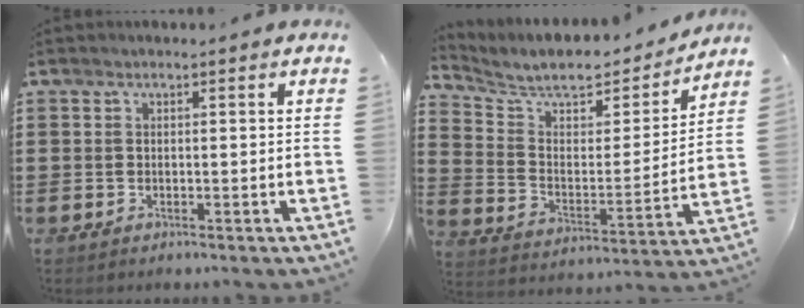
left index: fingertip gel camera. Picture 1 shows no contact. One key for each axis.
{"total": 7.9, "fx": 7.2, "fy": 2.1, "fz": 2.5, "tx": -0.077, "ty": -0.050, "tz": 0.122}